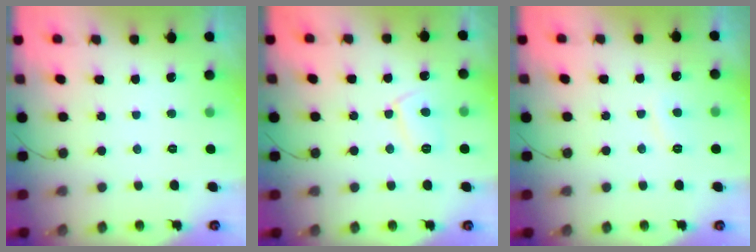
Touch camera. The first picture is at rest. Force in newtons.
{"total": 6.8, "press": 6.8, "slide": 0.6}
{"total": 3.4, "press": 3.3, "slide": 0.4}